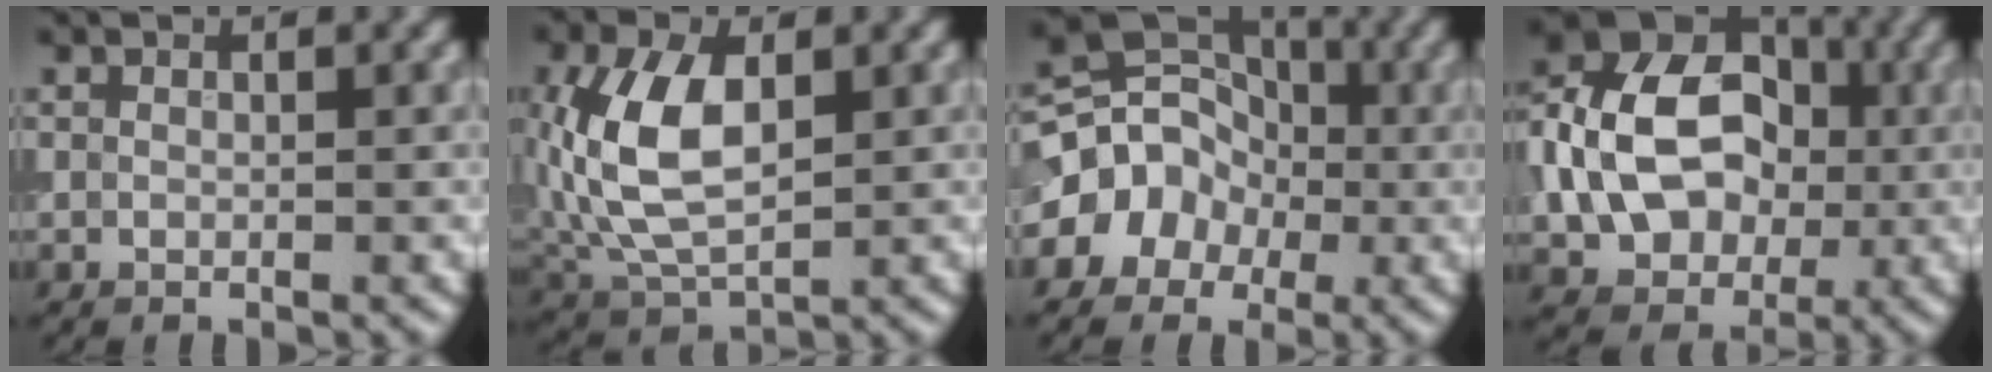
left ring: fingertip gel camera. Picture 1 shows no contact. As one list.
[{"total": 7.9, "force": [0.7, 4.5, 6.4], "torque": [-0.151, 0.007, 0.015]}, {"total": 8.0, "force": [-1.2, 7.1, 3.5], "torque": [-0.026, 0.011, -0.054]}, {"total": 12.9, "force": [-0.6, 9.5, 8.7], "torque": [-0.153, 0.016, -0.012]}]